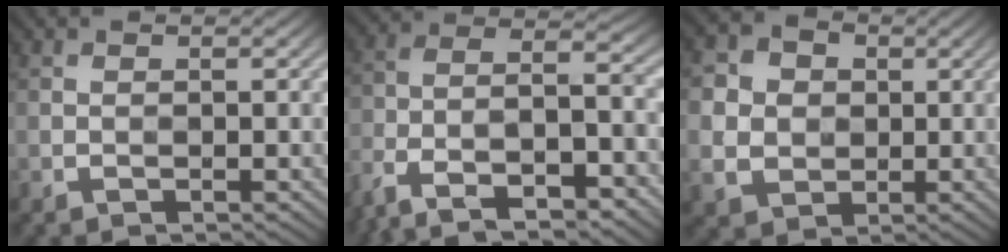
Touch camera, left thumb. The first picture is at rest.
{"total": 13.5, "force": [-9.2, 4.6, 8.8], "torque": [-0.180, -0.005, -0.169]}
{"total": 6.7, "force": [0.5, 6.0, 2.8], "torque": [-0.094, 0.007, 0.005]}